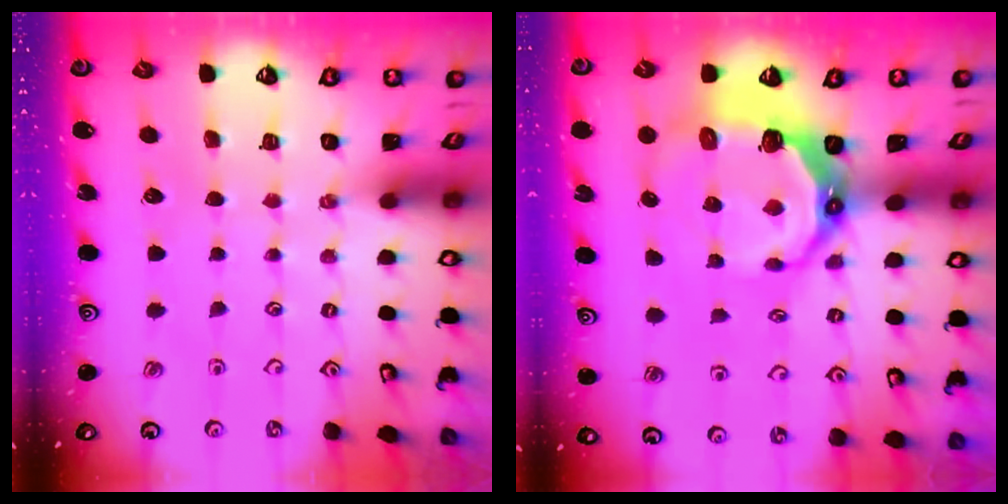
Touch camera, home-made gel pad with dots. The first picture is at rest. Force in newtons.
{"total": 11.6, "press": 10.5, "slide": 5.1}